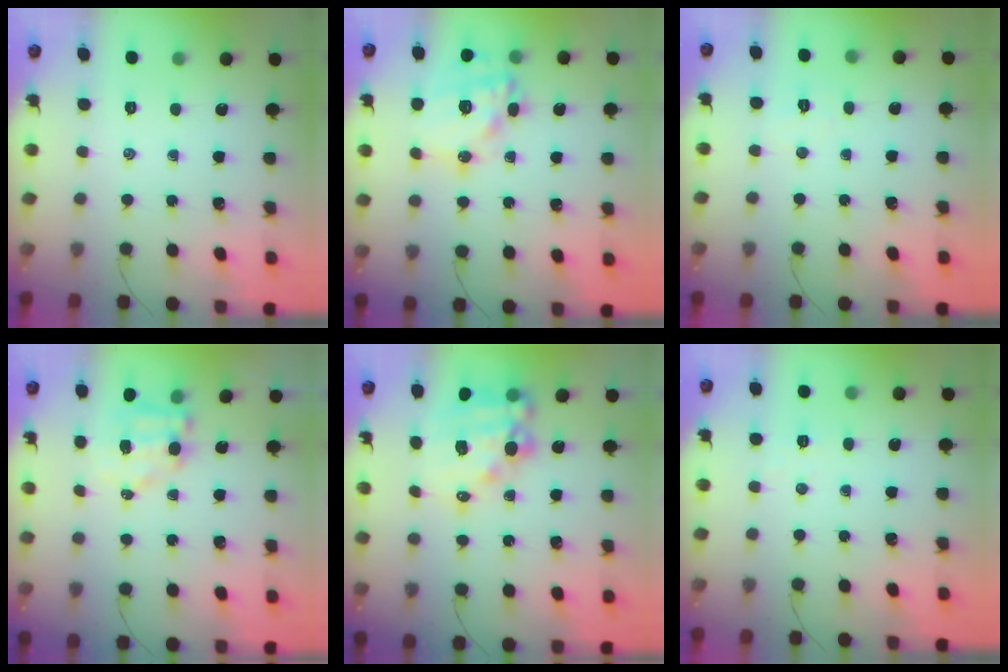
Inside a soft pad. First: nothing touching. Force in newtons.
{"total": 17.2, "press": 16.8, "slide": 3.7}
{"total": 2.7, "press": 2.6, "slide": 0.7}
{"total": 5.8, "press": 5.8, "slide": 0.7}
{"total": 14.5, "press": 14.1, "slide": 3.4}
{"total": 2.6, "press": 2.4, "slide": 0.8}